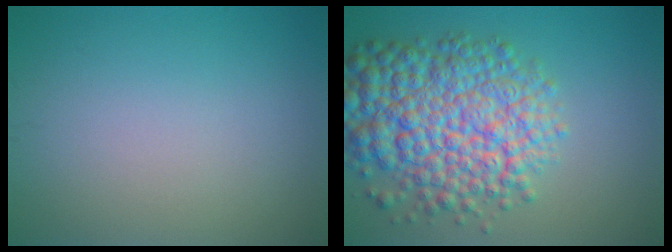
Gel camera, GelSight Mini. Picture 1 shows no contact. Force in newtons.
{"total": 9.9, "press": 9.9, "slide": 0.3}